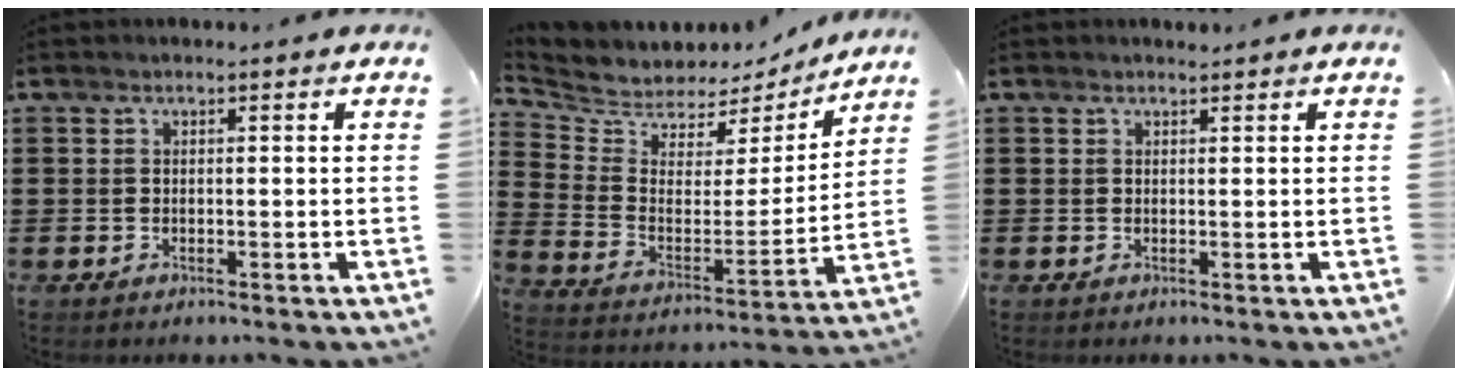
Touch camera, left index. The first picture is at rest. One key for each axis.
{"total": 5.2, "fx": 4.8, "fy": 1.9, "fz": -0.4, "tx": -0.033, "ty": -0.044, "tz": 0.079}
{"total": 0.6, "fx": 0.6, "fy": 0.1, "fz": 0.1, "tx": -0.004, "ty": 0.000, "tz": 0.011}